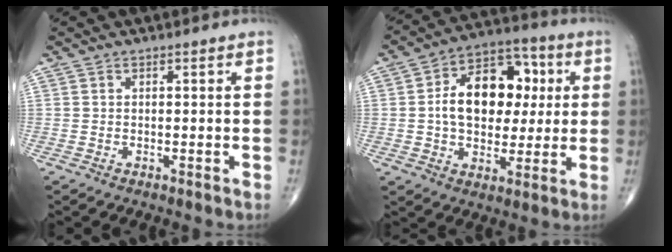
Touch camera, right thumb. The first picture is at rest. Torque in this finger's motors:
{"motor_torque": [1.48, 1.46, 1.51, 0.33, 0.39]}